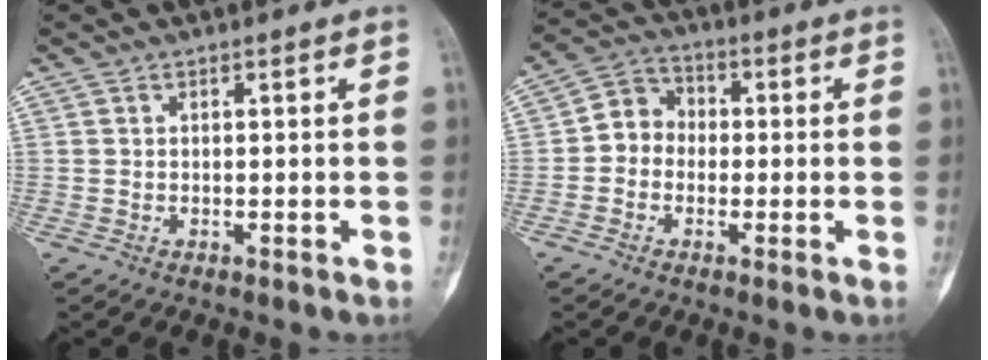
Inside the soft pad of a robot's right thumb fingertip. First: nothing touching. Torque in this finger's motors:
{"motor_torque": [-0.63, 0.13, 0.31, -0.31, 0.07]}